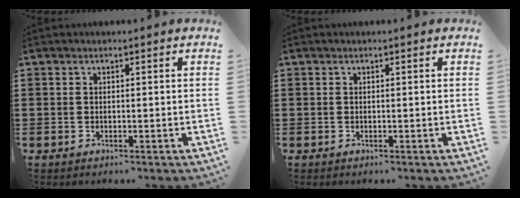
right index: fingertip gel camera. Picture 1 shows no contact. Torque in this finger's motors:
{"motor_torque": [0.57, 0.88, 0.00, 0.01]}